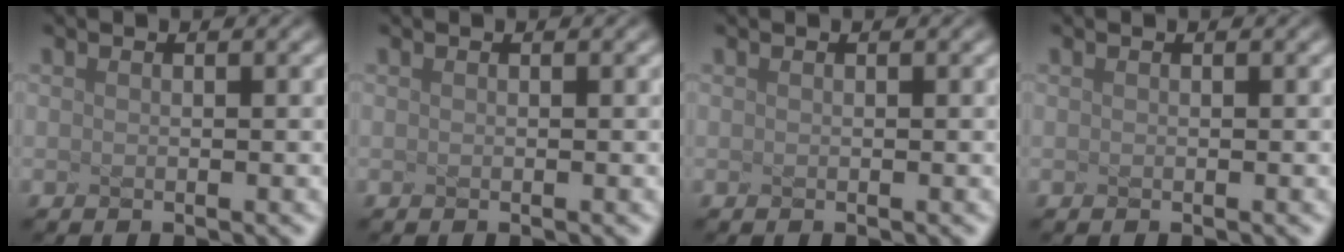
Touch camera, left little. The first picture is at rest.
{"total": 0.0}
{"total": 0.0}
{"total": 0.0}